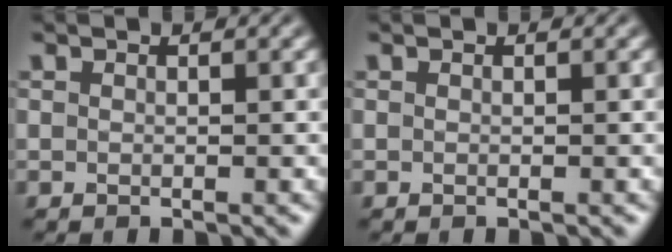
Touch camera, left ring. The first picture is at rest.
{"total": 0.0}